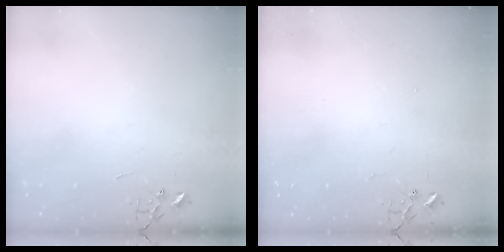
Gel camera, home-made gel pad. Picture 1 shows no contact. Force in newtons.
{"total": 1.3, "press": 1.2, "slide": 0.1}